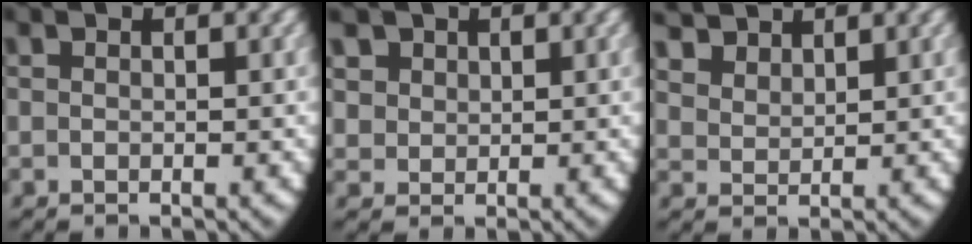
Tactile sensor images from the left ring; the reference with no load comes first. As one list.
[{"total": 4.7, "force": [2.0, 3.8, 2.0], "torque": [-0.060, -0.005, 0.040]}, {"total": 3.2, "force": [2.6, 1.6, 1.1], "torque": [-0.029, -0.005, 0.057]}]